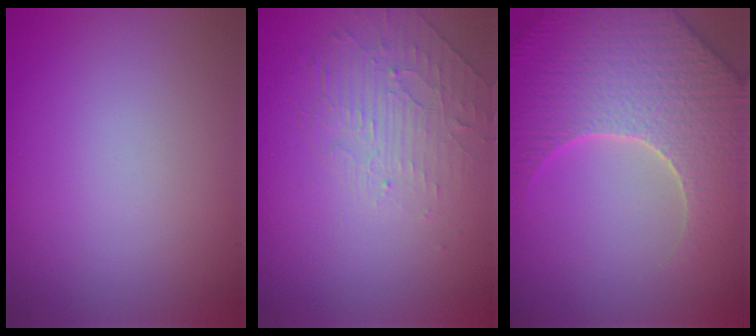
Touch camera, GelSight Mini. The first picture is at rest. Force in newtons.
{"total": 2.1, "press": 1.2, "slide": 1.7}
{"total": 7.9, "press": 7.6, "slide": 2.2}